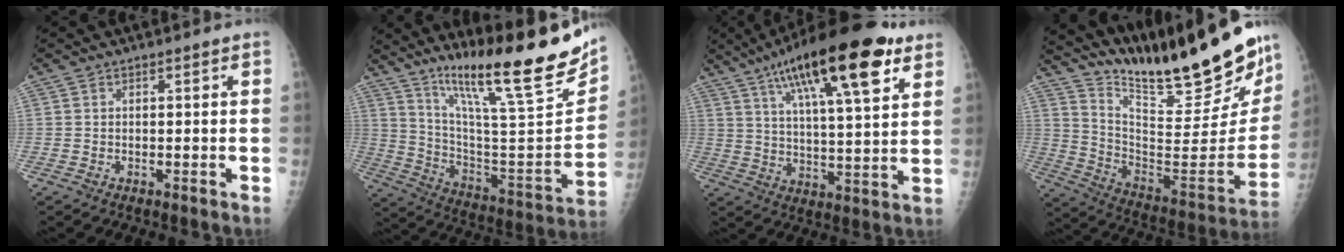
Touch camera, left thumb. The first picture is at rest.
{"total": 26.6, "force": [18.4, 3.4, 18.8], "torque": [-0.272, -0.085, 0.305]}
{"total": 23.0, "force": [12.4, 6.0, 18.4], "torque": [-0.286, -0.023, 0.196]}
{"total": 29.1, "force": [23.6, 4.2, 16.6], "torque": [-0.234, -0.144, 0.361]}